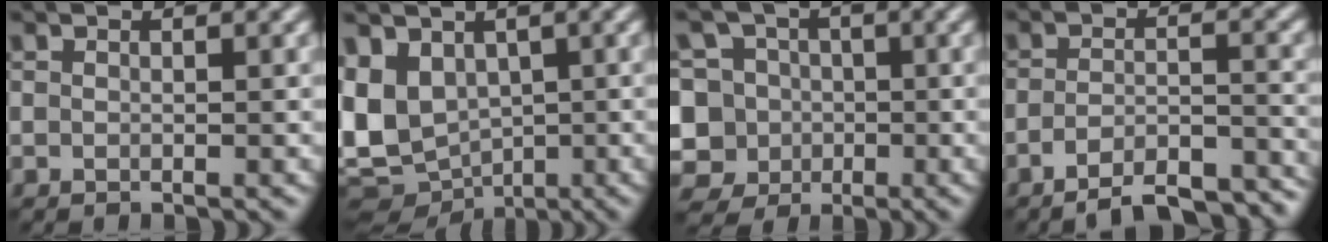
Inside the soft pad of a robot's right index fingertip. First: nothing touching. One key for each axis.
{"total": 9.5, "fx": -0.5, "fy": 7.3, "fz": 6.0, "tx": -0.125, "ty": -0.020, "tz": 0.007}
{"total": 10.3, "fx": -2.5, "fy": 9.5, "fz": 3.3, "tx": -0.086, "ty": 0.024, "tz": -0.073}
{"total": 8.2, "fx": -6.8, "fy": 2.0, "fz": 4.2, "tx": -0.065, "ty": -0.001, "tz": -0.102}